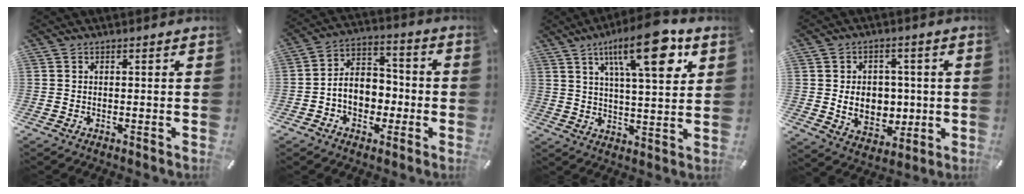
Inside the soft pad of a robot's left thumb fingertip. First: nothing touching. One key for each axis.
{"total": 9.0, "fx": -2.1, "fy": 7.5, "fz": 4.6, "tx": -0.083, "ty": 0.016, "tz": -0.038}
{"total": 18.2, "fx": 8.8, "fy": 6.1, "fz": 14.7, "tx": -0.219, "ty": -0.027, "tz": 0.133}
{"total": 9.8, "fx": -0.3, "fy": 8.0, "fz": 5.6, "tx": -0.084, "ty": 0.004, "tz": -0.003}